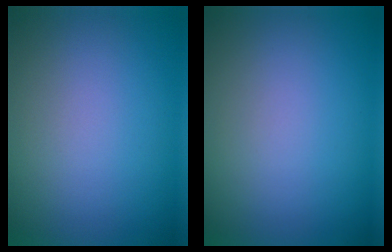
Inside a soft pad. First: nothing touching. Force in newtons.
{"total": 0.0}